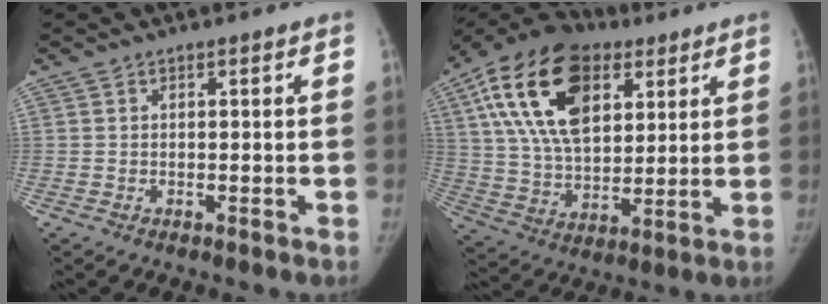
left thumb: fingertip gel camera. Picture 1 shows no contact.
{"total": 23.1, "force": [9.1, 14.0, 16.0], "torque": [-0.285, -0.004, 0.156]}